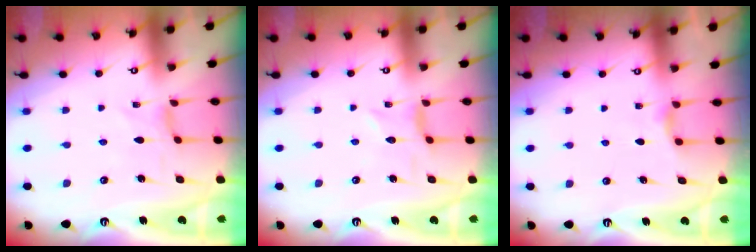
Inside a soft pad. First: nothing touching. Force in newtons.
{"total": 0.9, "press": 0.8, "slide": 0.1}
{"total": 2.6, "press": 2.5, "slide": 0.4}